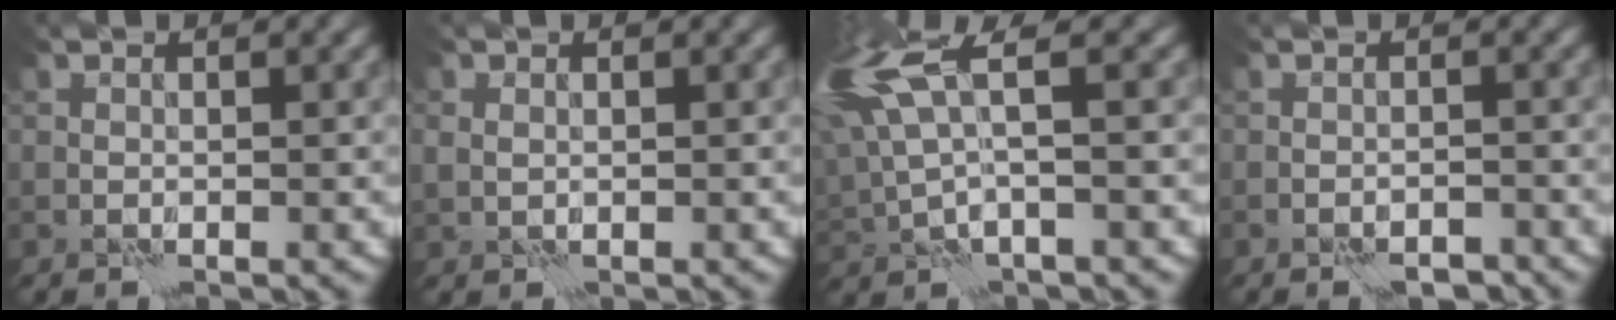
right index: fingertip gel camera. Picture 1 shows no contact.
{"total": 1.2, "force": [0.4, 1.0, 0.5], "torque": [-0.013, 0.004, 0.010]}
{"total": 7.7, "force": [3.2, 2.3, 6.6], "torque": [-0.167, 0.019, 0.064]}
{"total": 2.4, "force": [-2.1, 0.7, 1.0], "torque": [-0.013, 0.006, -0.029]}